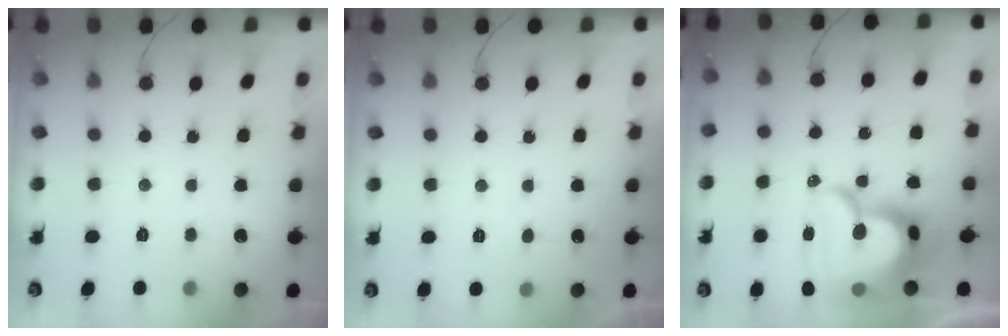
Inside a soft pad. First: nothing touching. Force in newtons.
{"total": 2.4, "press": 2.4, "slide": 0.2}
{"total": 22.4, "press": 22.3, "slide": 2.2}